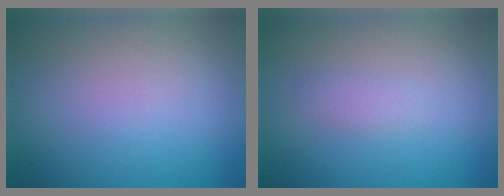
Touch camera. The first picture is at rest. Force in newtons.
{"total": 1.0, "press": 1.0, "slide": 0.0}